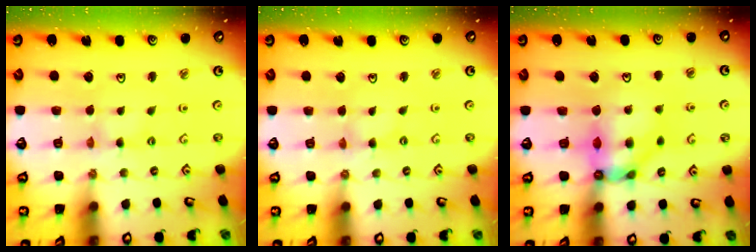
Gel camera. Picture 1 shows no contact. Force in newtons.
{"total": 0.0}
{"total": 8.8, "press": 8.8, "slide": 0.7}